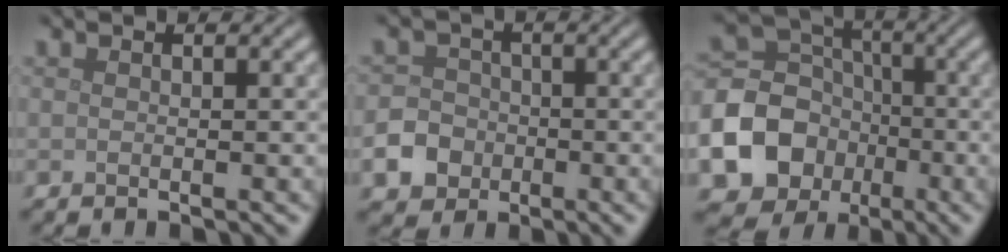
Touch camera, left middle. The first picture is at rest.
{"total": 4.2, "force": [-1.7, 3.6, 1.2], "torque": [-0.011, -0.004, -0.045]}
{"total": 12.9, "force": [-4.4, 11.4, 4.1], "torque": [-0.106, -0.034, -0.104]}